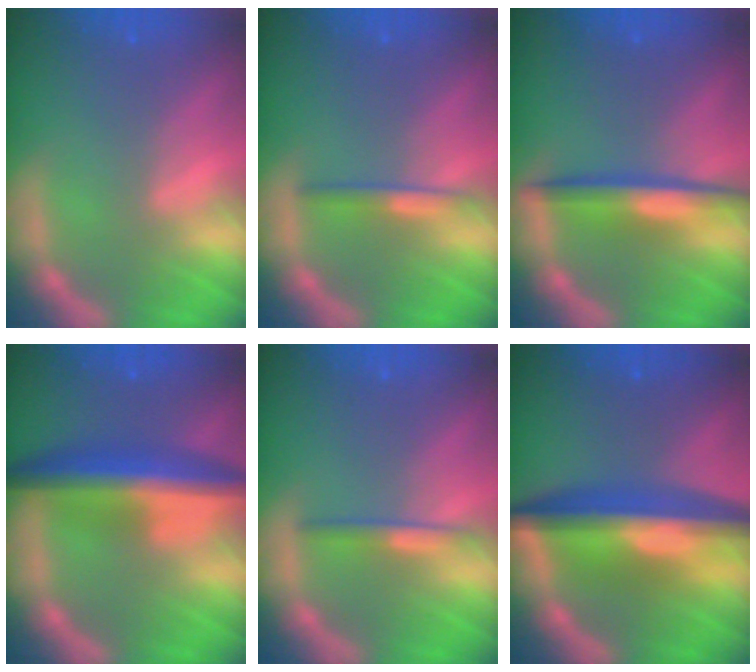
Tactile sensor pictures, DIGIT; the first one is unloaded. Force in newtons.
{"total": 2.0}
{"total": 4.5}
{"total": 8.0}
{"total": 2.0}
{"total": 10.0}